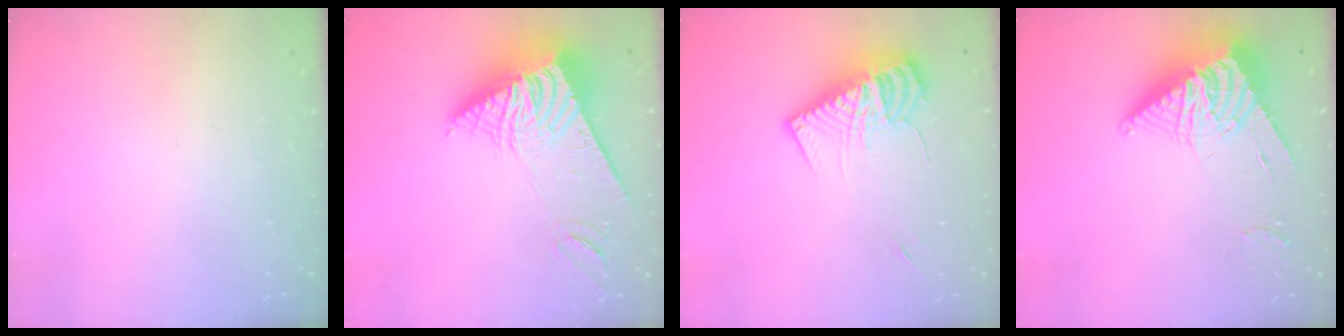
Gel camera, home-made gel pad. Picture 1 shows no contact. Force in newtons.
{"total": 14.1, "press": 14.0, "slide": 1.4}
{"total": 12.8, "press": 12.8, "slide": 1.1}
{"total": 14.4, "press": 14.3, "slide": 1.5}